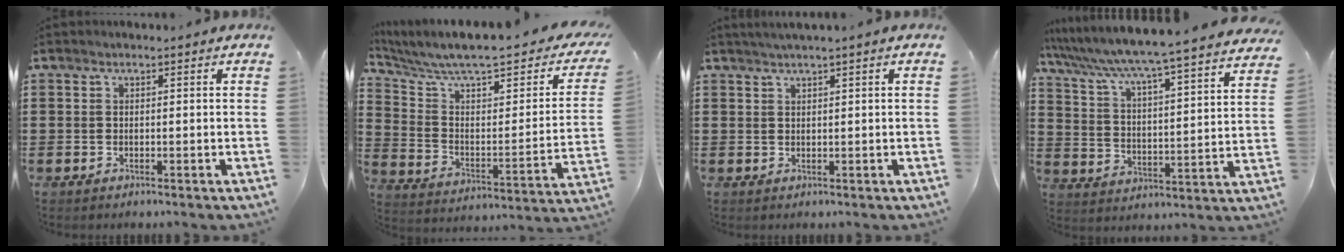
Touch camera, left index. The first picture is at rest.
{"total": 7.5, "force": [5.9, 1.2, 4.3], "torque": [-0.113, -0.048, 0.095]}
{"total": 1.2, "force": [0.9, -0.3, 0.7], "torque": [-0.012, 0.000, 0.017]}
{"total": 4.9, "force": [4.4, -1.0, 1.9], "torque": [-0.061, -0.051, 0.063]}